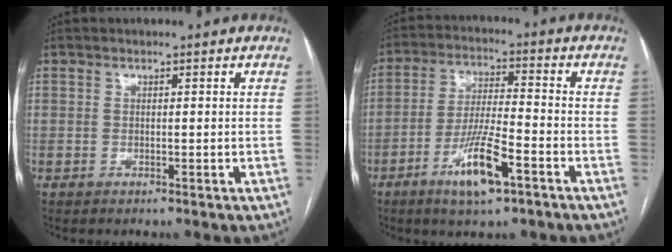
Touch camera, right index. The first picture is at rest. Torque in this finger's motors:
{"motor_torque": [1.32, -0.05, 0.38, 0.13]}